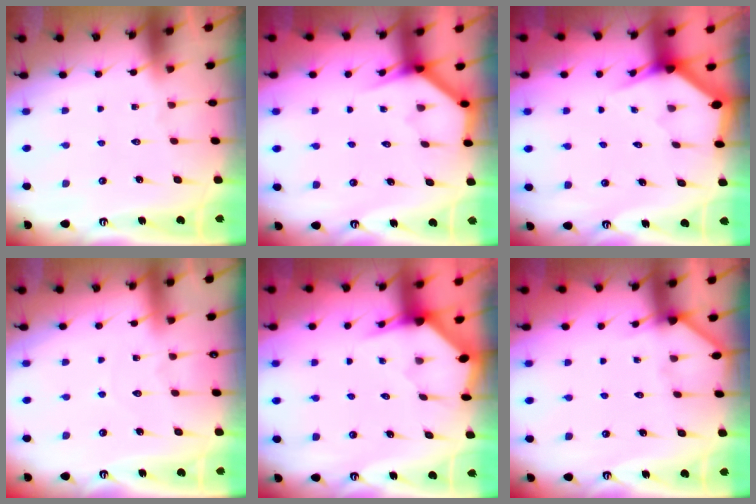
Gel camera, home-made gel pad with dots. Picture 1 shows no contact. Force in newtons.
{"total": 3.8, "press": 3.8, "slide": 0.3}
{"total": 2.6, "press": 2.6, "slide": 0.2}
{"total": 3.2, "press": 3.2, "slide": 0.3}
{"total": 3.2, "press": 3.2, "slide": 0.3}
{"total": 4.3, "press": 4.3, "slide": 0.3}